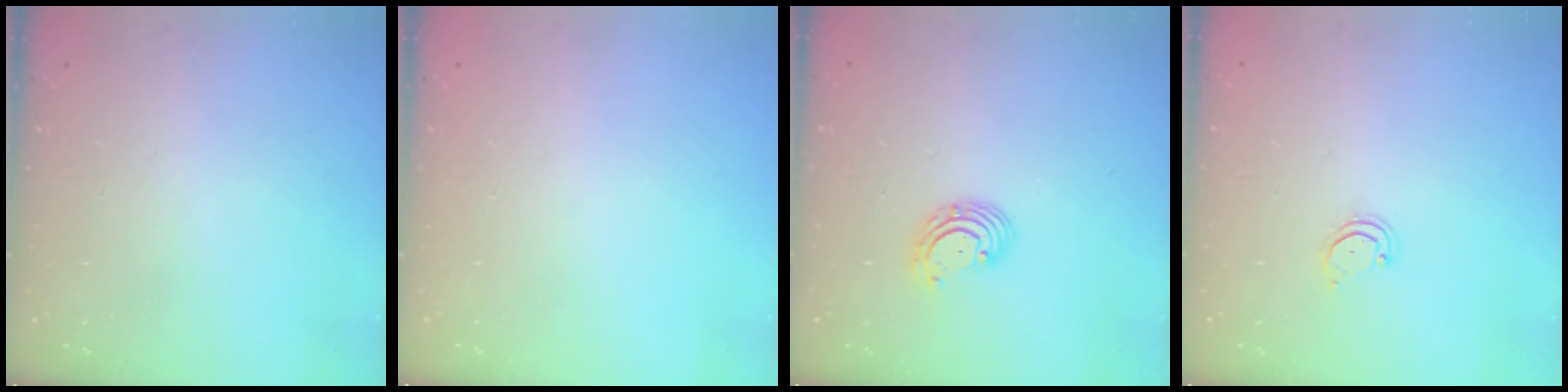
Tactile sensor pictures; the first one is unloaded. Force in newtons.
{"total": 0.0}
{"total": 2.7, "press": 2.7, "slide": 0.3}
{"total": 2.5, "press": 2.5, "slide": 0.2}